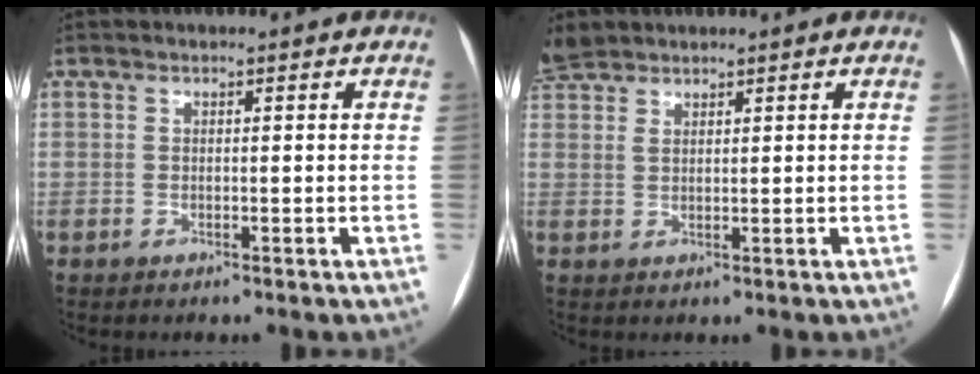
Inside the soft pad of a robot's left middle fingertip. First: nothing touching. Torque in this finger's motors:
{"motor_torque": [0.09, -0.09, 0.02, 0.08]}